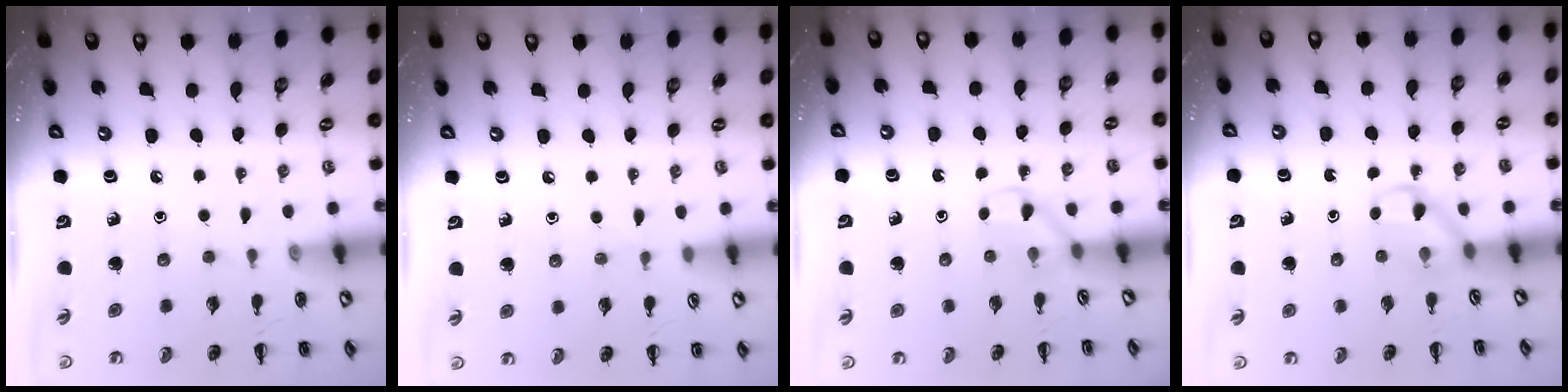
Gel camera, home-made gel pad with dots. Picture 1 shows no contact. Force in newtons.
{"total": 3.5, "press": 3.3, "slide": 1.4}
{"total": 3.0, "press": 2.8, "slide": 1.1}
{"total": 3.5, "press": 3.2, "slide": 1.4}